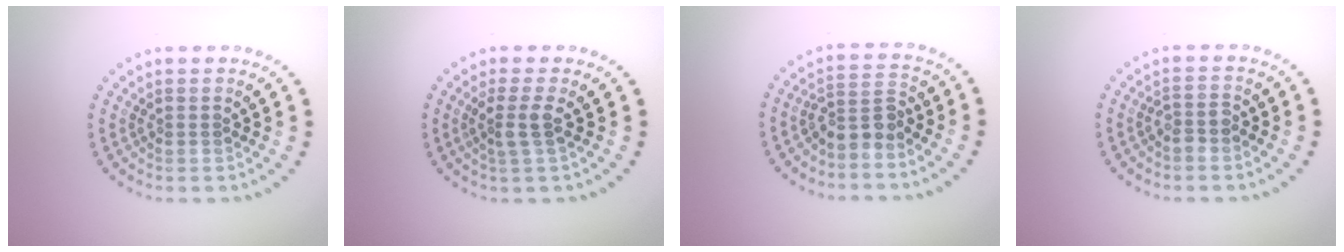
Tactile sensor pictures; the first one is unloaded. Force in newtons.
{"total": 1.8, "press": 1.4, "slide": 1.1}
{"total": 2.6, "press": 1.9, "slide": 1.7}
{"total": 1.4, "press": 1.2, "slide": 0.8}